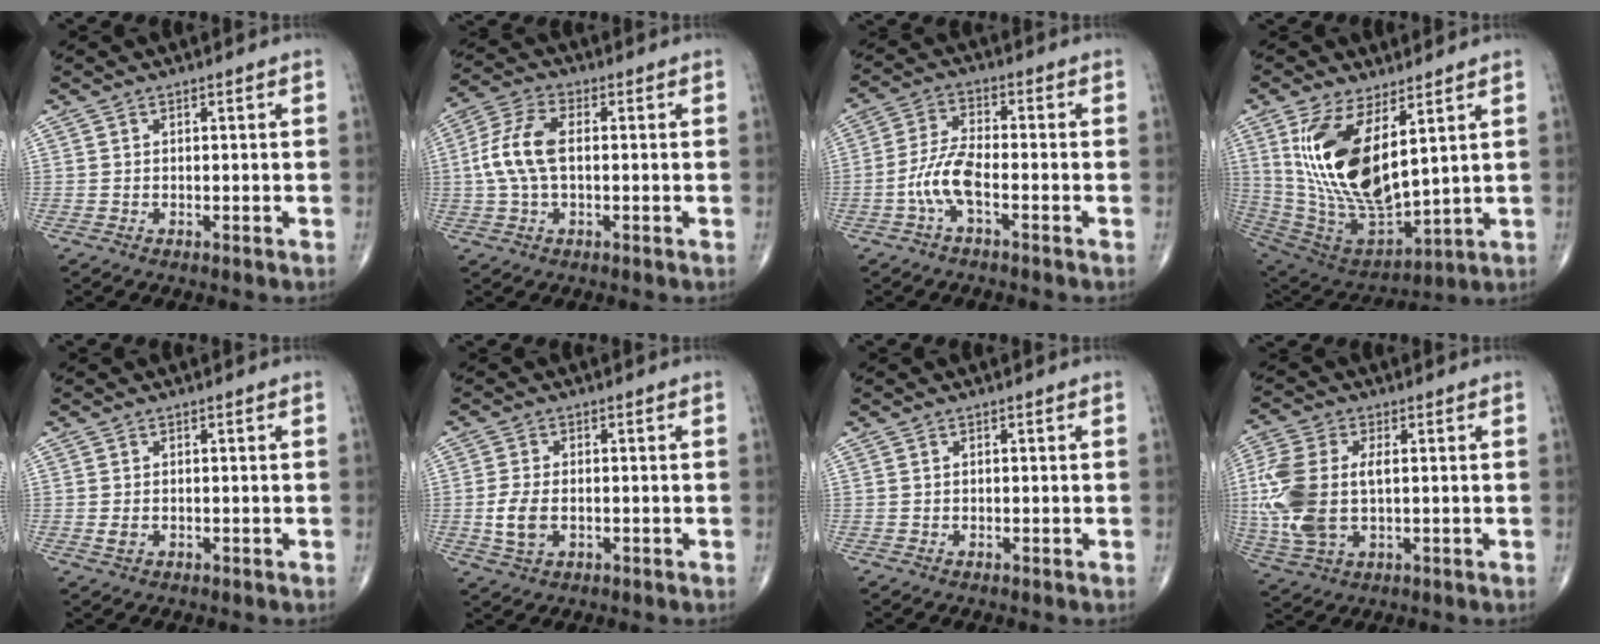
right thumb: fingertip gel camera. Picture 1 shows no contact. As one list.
[{"total": 8.8, "force": [0.2, 4.6, 7.6], "torque": [-0.173, 0.022, 0.001]}, {"total": 6.8, "force": [-2.6, 2.2, 5.9], "torque": [-0.132, 0.024, -0.055]}, {"total": 20.5, "force": [6.4, 9.1, 17.2], "torque": [-0.330, -0.038, 0.142]}, {"total": 1.5, "force": [-0.2, 1.0, 1.1], "torque": [-0.024, 0.000, -0.003]}, {"total": 5.2, "force": [-0.8, 3.2, 4.1], "torque": [-0.088, 0.000, -0.013]}, {"total": 0.0}, {"total": 14.6, "force": [0.3, 8.4, 11.9], "torque": [-0.299, -0.001, 0.009]}]